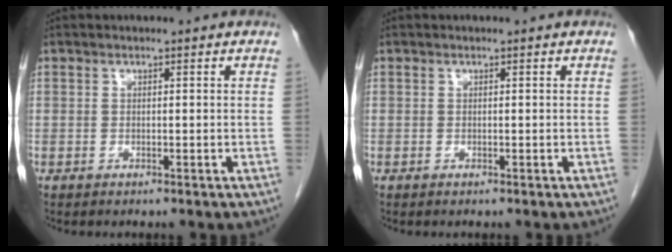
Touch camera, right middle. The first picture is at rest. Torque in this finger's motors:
{"motor_torque": [-0.08, 0.23, -0.04, -0.01]}